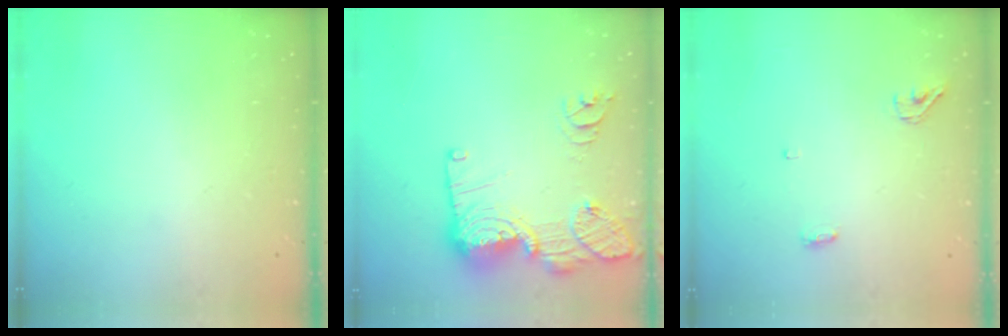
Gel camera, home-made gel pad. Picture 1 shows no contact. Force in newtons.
{"total": 18.4, "press": 18.3, "slide": 1.7}
{"total": 3.8, "press": 3.5, "slide": 1.4}